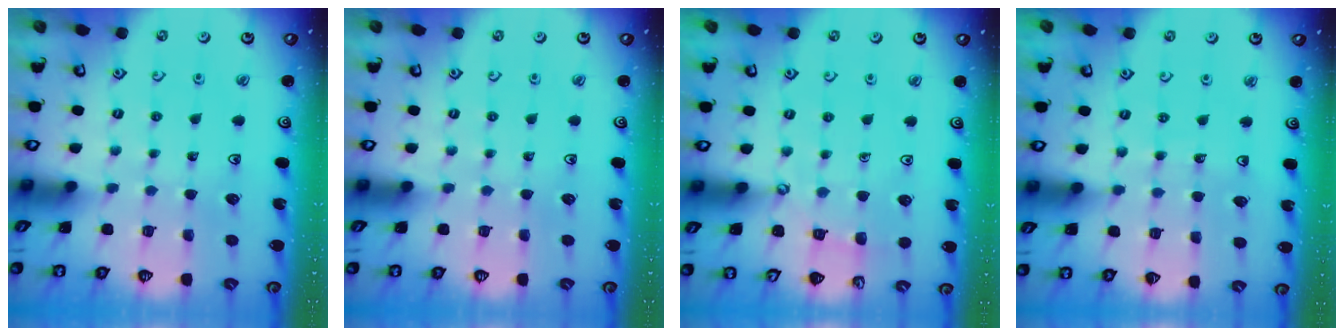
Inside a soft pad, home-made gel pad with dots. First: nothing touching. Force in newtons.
{"total": 0.0}
{"total": 5.0, "press": 5.0, "slide": 0.6}
{"total": 4.5, "press": 4.5, "slide": 0.5}